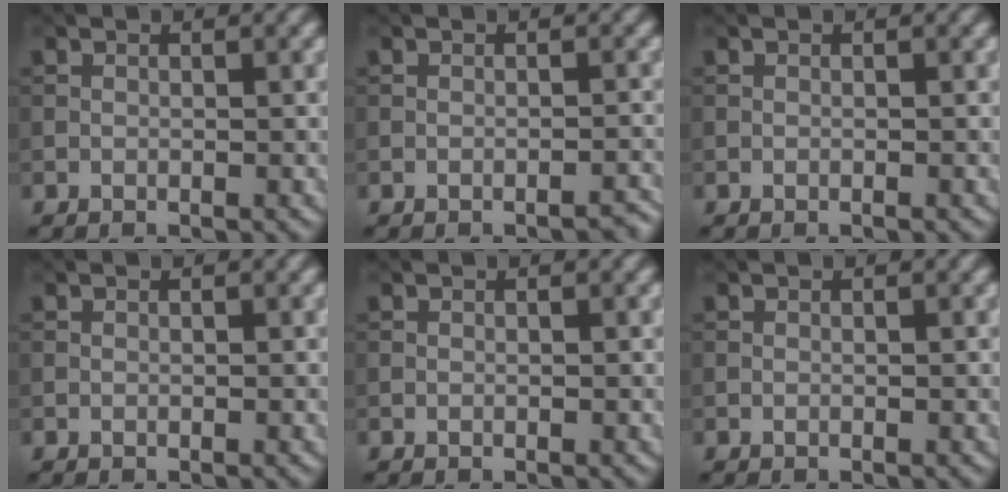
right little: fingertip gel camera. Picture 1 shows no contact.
{"total": 1.4, "force": [-1.3, 0.2, 0.4], "torque": [0.002, 0.006, -0.017]}
{"total": 0.0}
{"total": 0.0}
{"total": 0.0}
{"total": 0.0}